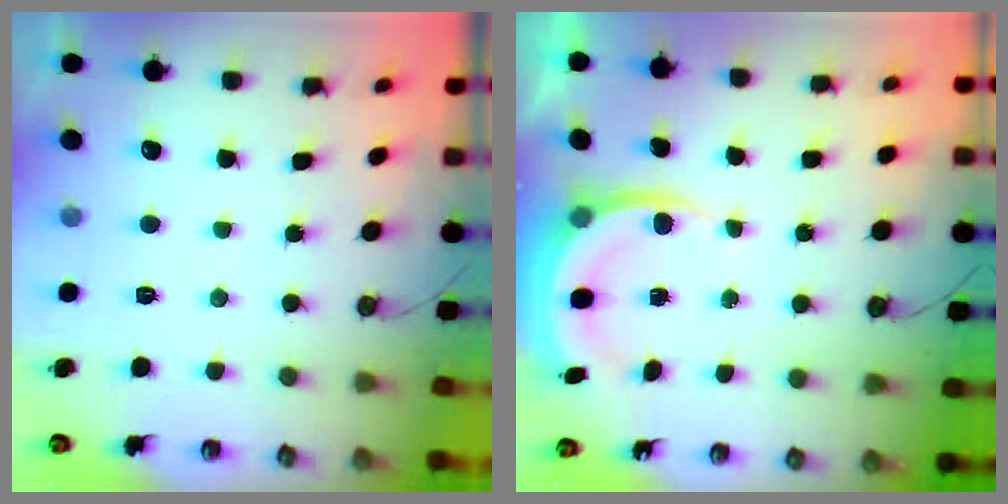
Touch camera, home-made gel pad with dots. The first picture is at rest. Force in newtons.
{"total": 6.2, "press": 6.0, "slide": 1.5}